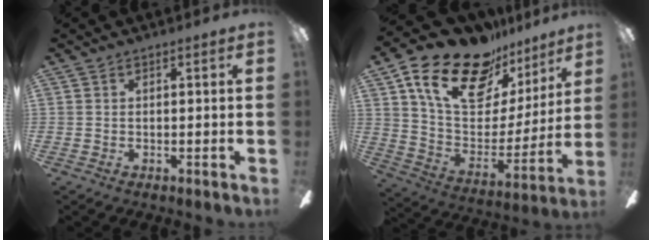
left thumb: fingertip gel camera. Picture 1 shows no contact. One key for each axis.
{"total": 22.9, "fx": 15.4, "fy": 11.7, "fz": 12.3, "tx": -0.208, "ty": -0.089, "tz": 0.273}